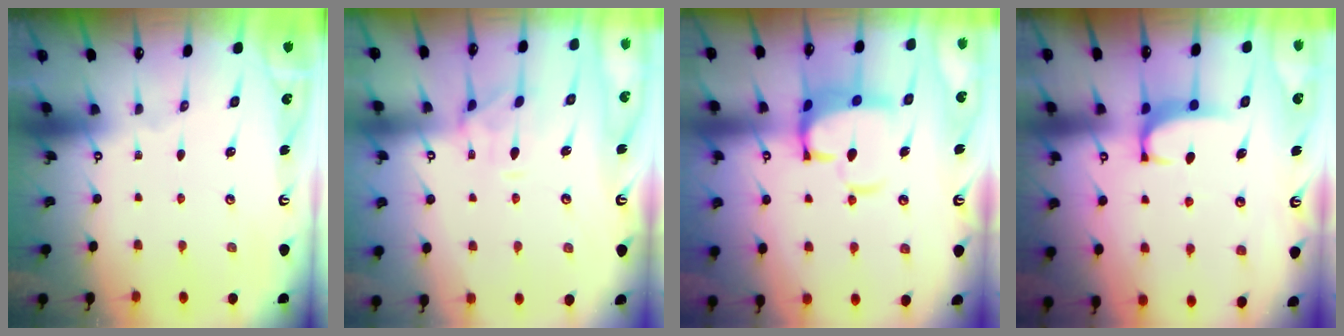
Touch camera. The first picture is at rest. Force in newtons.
{"total": 2.5, "press": 2.3, "slide": 1.1}
{"total": 9.4, "press": 9.3, "slide": 1.3}
{"total": 1.7, "press": 1.6, "slide": 0.5}